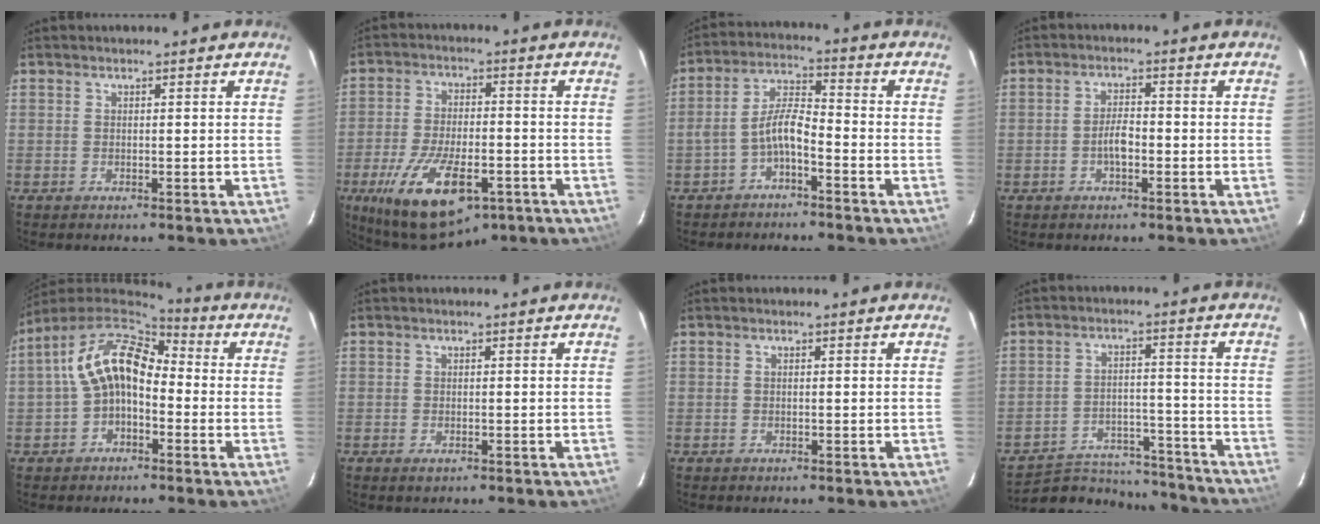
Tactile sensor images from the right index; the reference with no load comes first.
{"total": 17.6, "force": [-8.9, 7.5, 13.2], "torque": [-0.255, -0.030, -0.135]}
{"total": 5.9, "force": [-3.2, 1.6, 4.7], "torque": [-0.103, 0.019, -0.059]}
{"total": 3.2, "force": [-1.2, 1.3, 2.7], "torque": [-0.051, 0.007, -0.019]}
{"total": 11.5, "force": [-0.7, 7.6, 8.6], "torque": [-0.165, 0.031, -0.015]}
{"total": 1.1, "force": [-0.6, 0.6, 0.7], "torque": [-0.012, -0.003, -0.010]}
{"total": 0.0}
{"total": 18.9, "force": [-17.0, 6.9, 4.6], "torque": [-0.104, 0.034, -0.222]}